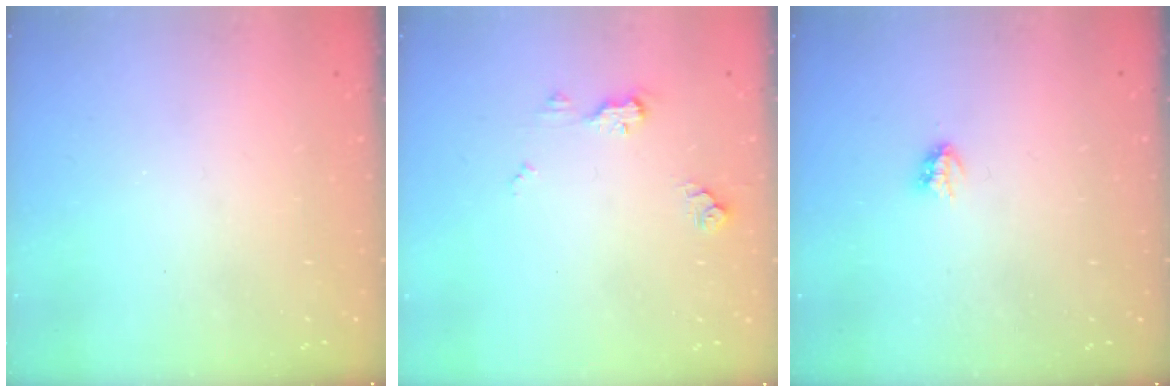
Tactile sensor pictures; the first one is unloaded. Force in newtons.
{"total": 7.0, "press": 6.9, "slide": 0.6}
{"total": 2.9, "press": 2.8, "slide": 0.4}